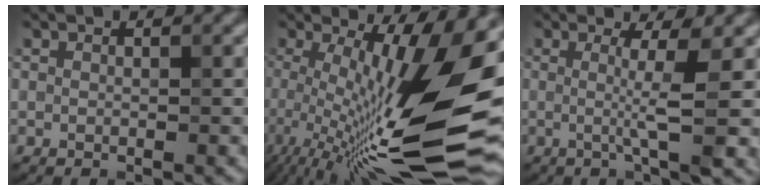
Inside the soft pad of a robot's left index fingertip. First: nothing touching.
{"total": 17.8, "force": [-2.2, 4.6, 17.0], "torque": [-0.267, 0.001, -0.039]}
{"total": 4.8, "force": [0.3, 0.7, 4.7], "torque": [-0.075, -0.006, 0.002]}